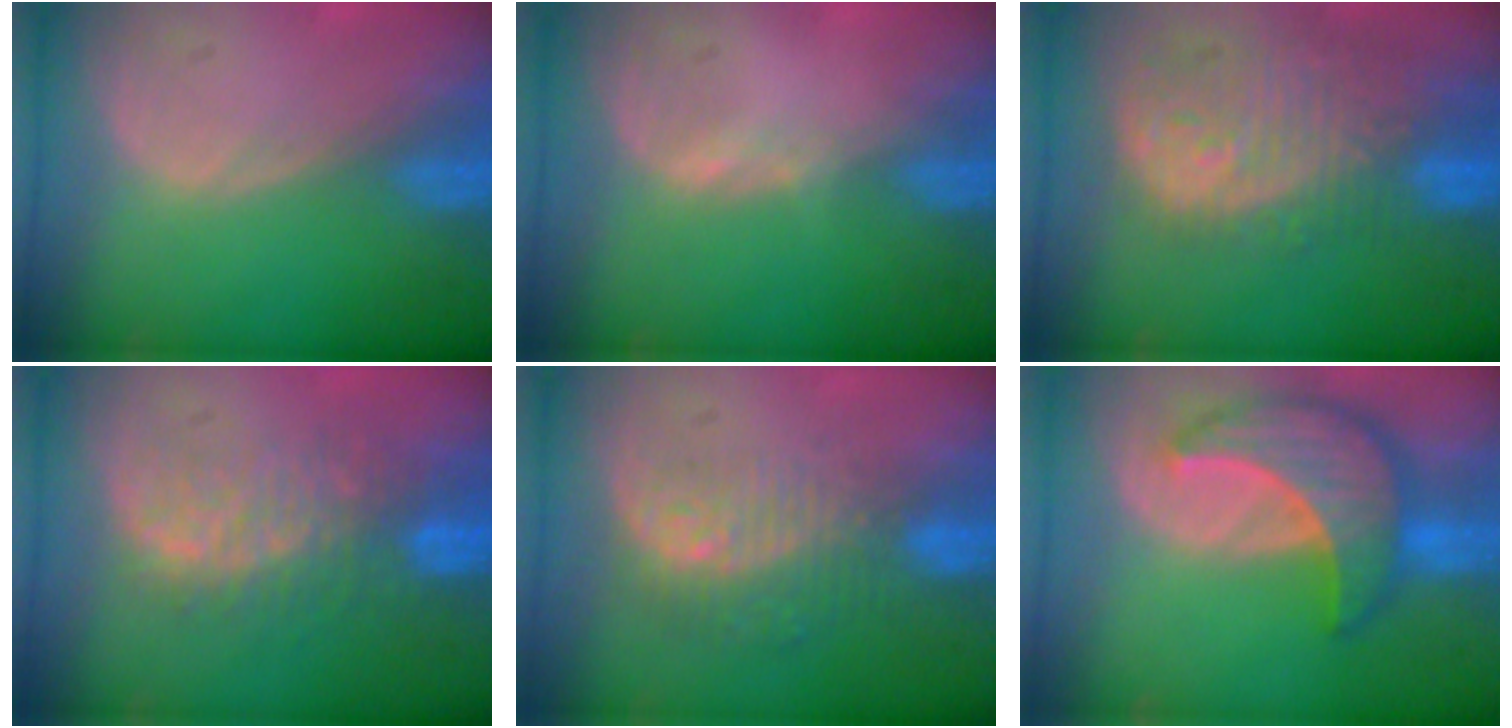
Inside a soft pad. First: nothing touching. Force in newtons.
{"total": 0.6, "press": 0.5, "slide": 0.4}
{"total": 12.2, "press": 10.9, "slide": 5.5}
{"total": 10.0, "press": 8.6, "slide": 5.2}
{"total": 9.9, "press": 8.2, "slide": 5.5}
{"total": 9.5, "press": 9.5, "slide": 0.7}